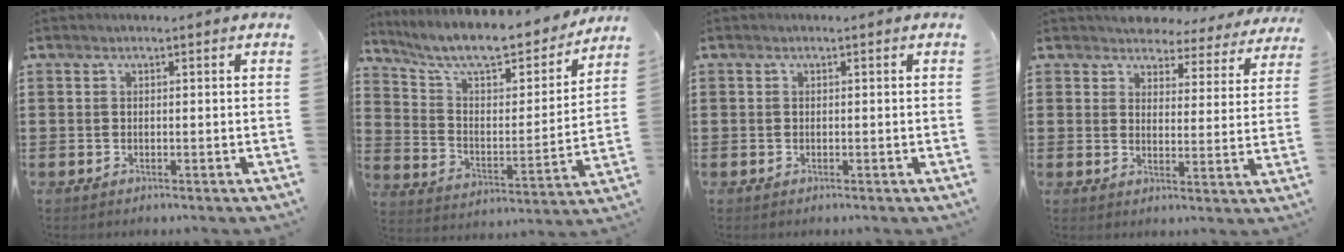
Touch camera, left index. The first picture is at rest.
{"total": 10.0, "force": [8.5, 1.8, 5.0], "torque": [-0.123, -0.055, 0.142]}
{"total": 0.0}
{"total": 5.0, "force": [4.8, 1.3, 0.3], "torque": [-0.025, -0.029, 0.083]}